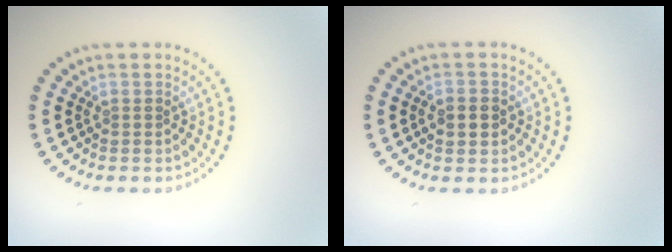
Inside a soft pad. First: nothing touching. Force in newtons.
{"total": 2.1, "press": 2.1, "slide": 0.3}